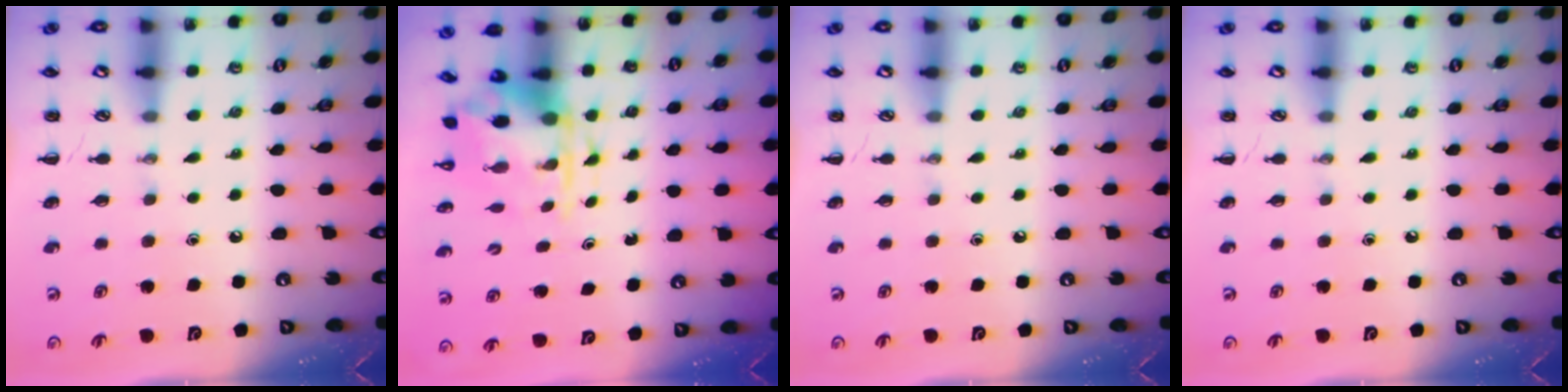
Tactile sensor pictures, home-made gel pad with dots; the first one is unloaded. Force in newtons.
{"total": 3.7, "press": 3.6, "slide": 0.9}
{"total": 0.0}
{"total": 0.0}